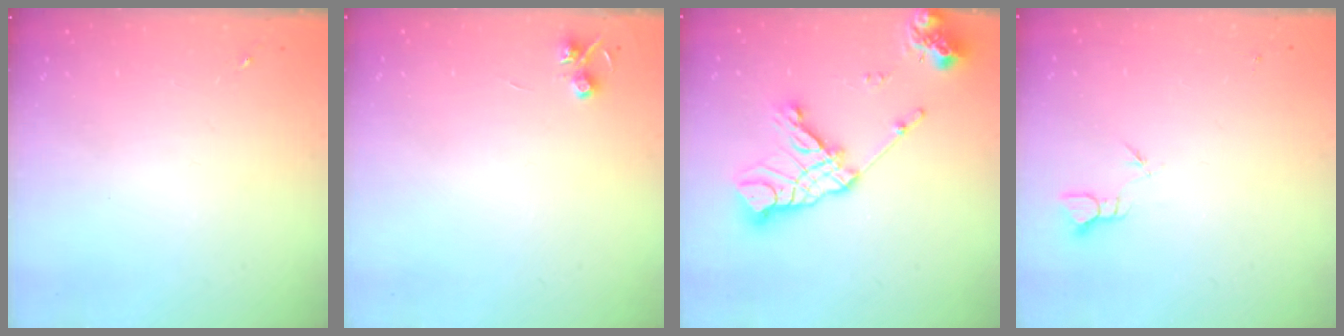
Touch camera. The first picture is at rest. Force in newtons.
{"total": 4.6, "press": 4.6, "slide": 0.6}
{"total": 16.5, "press": 16.4, "slide": 2.2}
{"total": 2.3, "press": 2.3, "slide": 0.1}